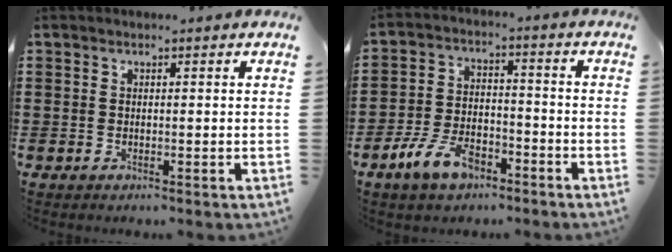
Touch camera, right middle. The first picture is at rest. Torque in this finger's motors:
{"motor_torque": [2.14, 0.00, 0.18, 0.06]}